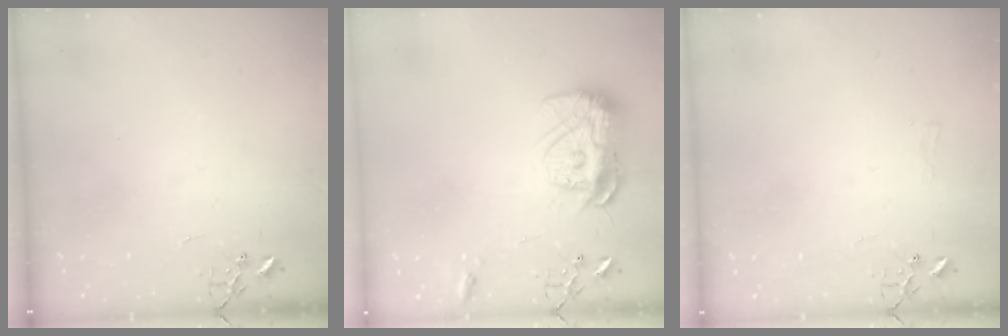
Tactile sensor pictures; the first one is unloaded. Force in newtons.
{"total": 13.9, "press": 13.8, "slide": 1.2}
{"total": 6.0, "press": 6.0, "slide": 0.4}